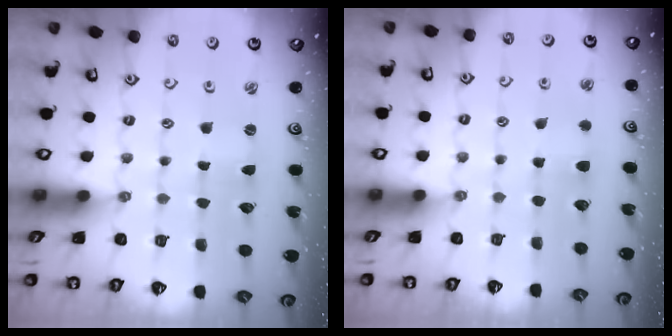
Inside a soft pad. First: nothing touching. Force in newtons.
{"total": 4.4, "press": 4.4, "slide": 0.7}